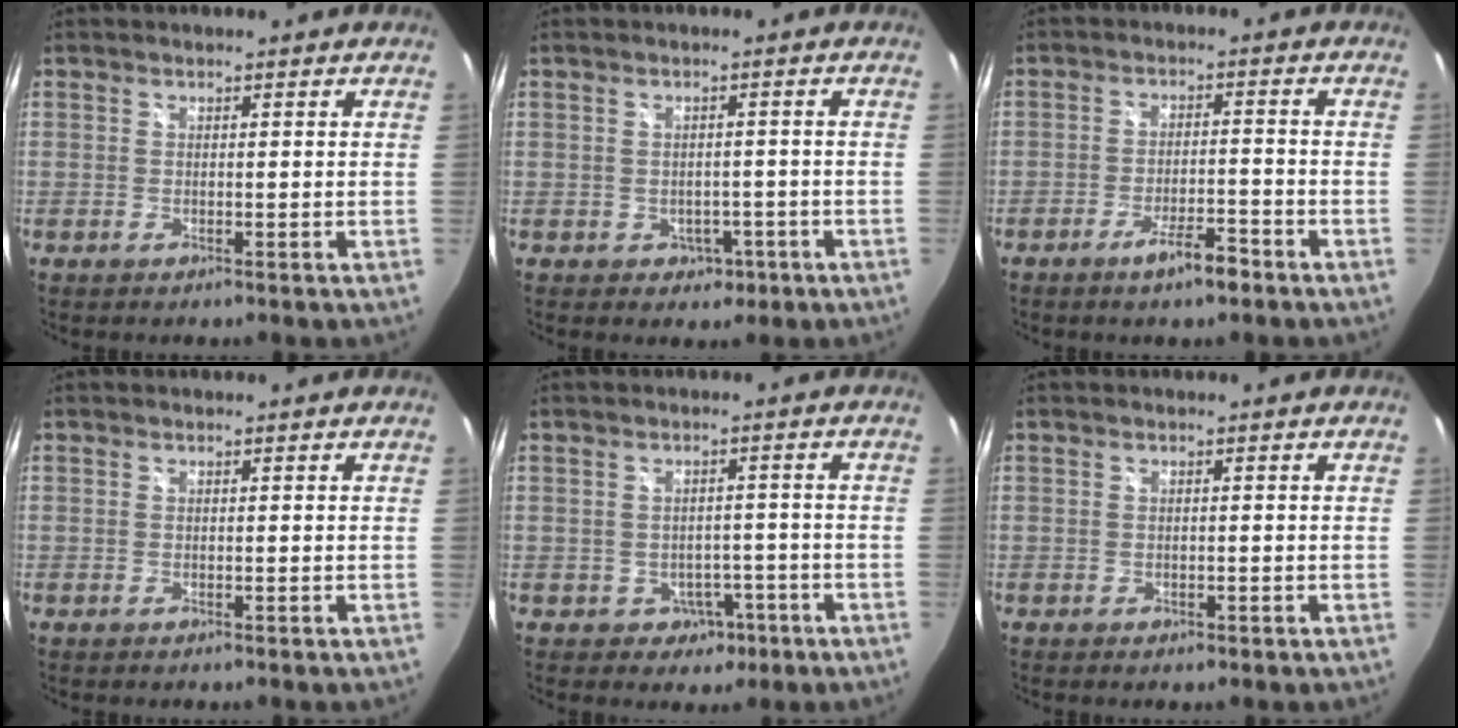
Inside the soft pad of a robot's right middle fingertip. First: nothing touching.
{"total": 3.6, "force": [-1.4, 3.1, 1.4], "torque": [-0.031, 0.003, -0.006]}
{"total": 5.5, "force": [-3.9, 1.1, 3.8], "torque": [-0.075, -0.003, -0.061]}
{"total": 0.0}
{"total": 4.6, "force": [-2.2, 3.9, 1.3], "torque": [-0.037, 0.010, -0.015]}
{"total": 0.8, "force": [-0.4, 0.6, 0.4], "torque": [-0.006, -0.004, -0.007]}